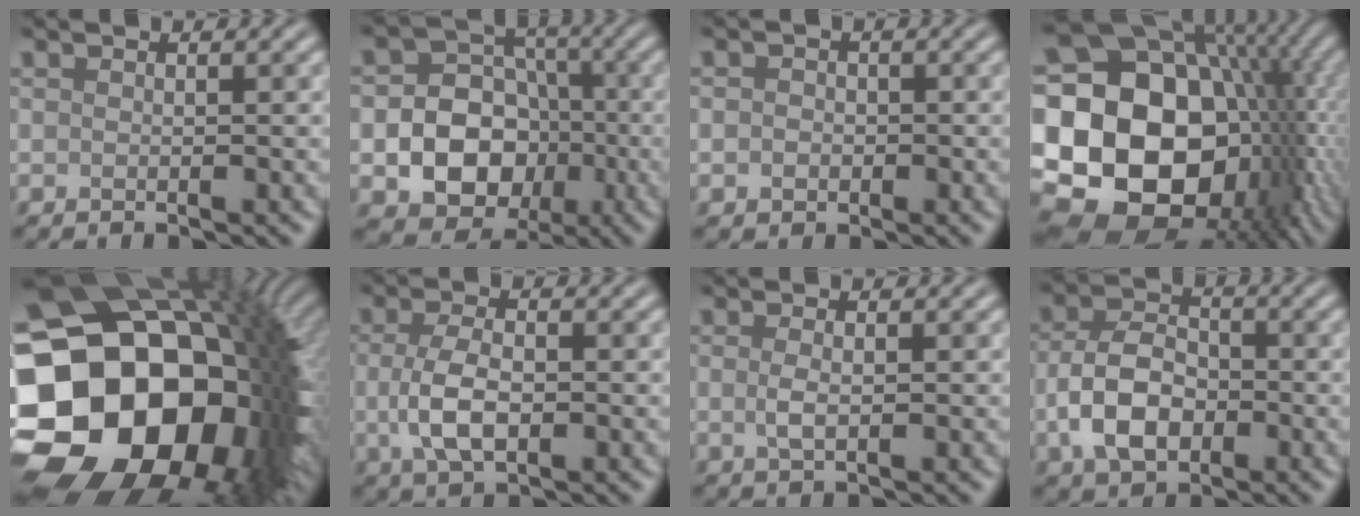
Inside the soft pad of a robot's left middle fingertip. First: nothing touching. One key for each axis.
{"total": 9.7, "fx": -2.3, "fy": 8.1, "fz": 4.7, "tx": -0.060, "ty": -0.008, "tz": -0.064}
{"total": 1.5, "fx": -0.2, "fy": 1.4, "fz": 0.6, "tx": 0.000, "ty": -0.002, "tz": -0.008}
{"total": 23.2, "fx": -1.1, "fy": 18.3, "fz": 14.2, "tx": -0.244, "ty": 0.005, "tz": -0.045}
{"total": 24.6, "fx": -3.2, "fy": 19.5, "fz": 14.8, "tx": -0.257, "ty": -0.041, "tz": -0.084}
{"total": 4.2, "fx": -0.5, "fy": 2.1, "fz": 3.6, "tx": -0.080, "ty": -0.004, "tz": -0.009}
{"total": 1.4, "fx": 0.0, "fy": 0.5, "fz": 1.3, "tx": -0.029, "ty": -0.001, "tz": 0.000}
{"total": 5.8, "fx": -1.6, "fy": 3.9, "fz": 4.0, "tx": -0.083, "ty": 0.000, "tz": -0.033}